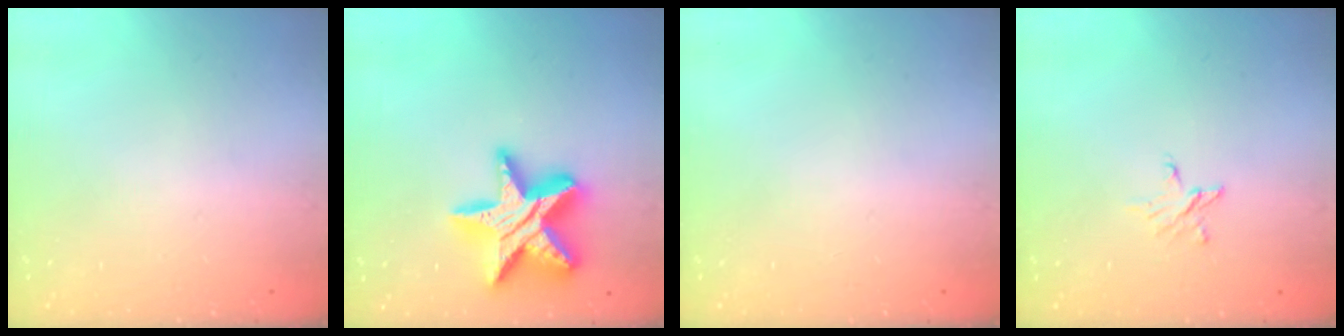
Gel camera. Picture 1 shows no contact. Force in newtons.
{"total": 19.7, "press": 19.7, "slide": 1.5}
{"total": 0.0}
{"total": 2.5, "press": 2.5, "slide": 0.2}